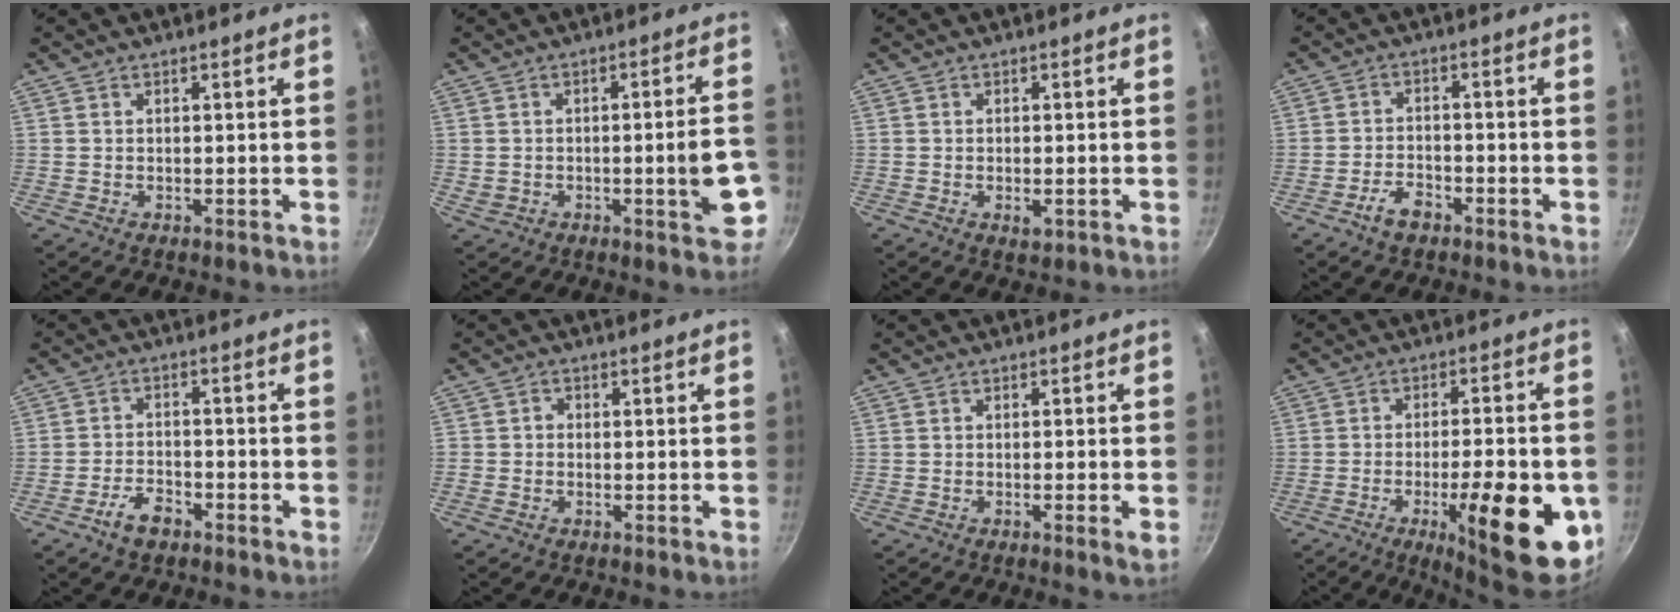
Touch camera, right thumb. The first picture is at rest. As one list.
[{"total": 8.5, "force": [-2.2, 2.5, 7.8], "torque": [-0.094, 0.021, -0.021]}, {"total": 2.3, "force": [-0.7, 1.1, 1.9], "torque": [-0.034, -0.002, -0.010]}, {"total": 4.5, "force": [-3.0, 2.1, 2.6], "torque": [-0.043, 0.024, -0.053]}, {"total": 5.0, "force": [-3.3, 2.4, 3.0], "torque": [-0.048, 0.026, -0.060]}, {"total": 1.3, "force": [-0.4, 1.2, 0.4], "torque": [-0.004, 0.006, -0.010]}, {"total": 2.3, "force": [-0.7, 0.2, 2.2], "torque": [-0.040, -0.004, -0.012]}, {"total": 21.2, "force": [-6.8, 6.4, 19.0], "torque": [-0.229, 0.012, -0.089]}]